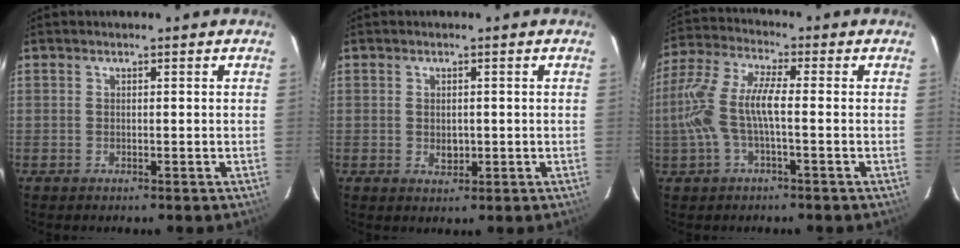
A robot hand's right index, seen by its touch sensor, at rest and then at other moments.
{"total": 2.5, "force": [-0.2, 1.8, 1.6], "torque": [-0.025, -0.001, 0.000]}
{"total": 10.7, "force": [-1.9, 2.8, 10.2], "torque": [-0.221, 0.004, -0.035]}